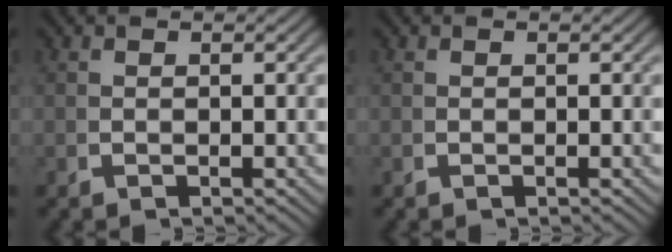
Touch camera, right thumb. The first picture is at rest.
{"total": 0.0}